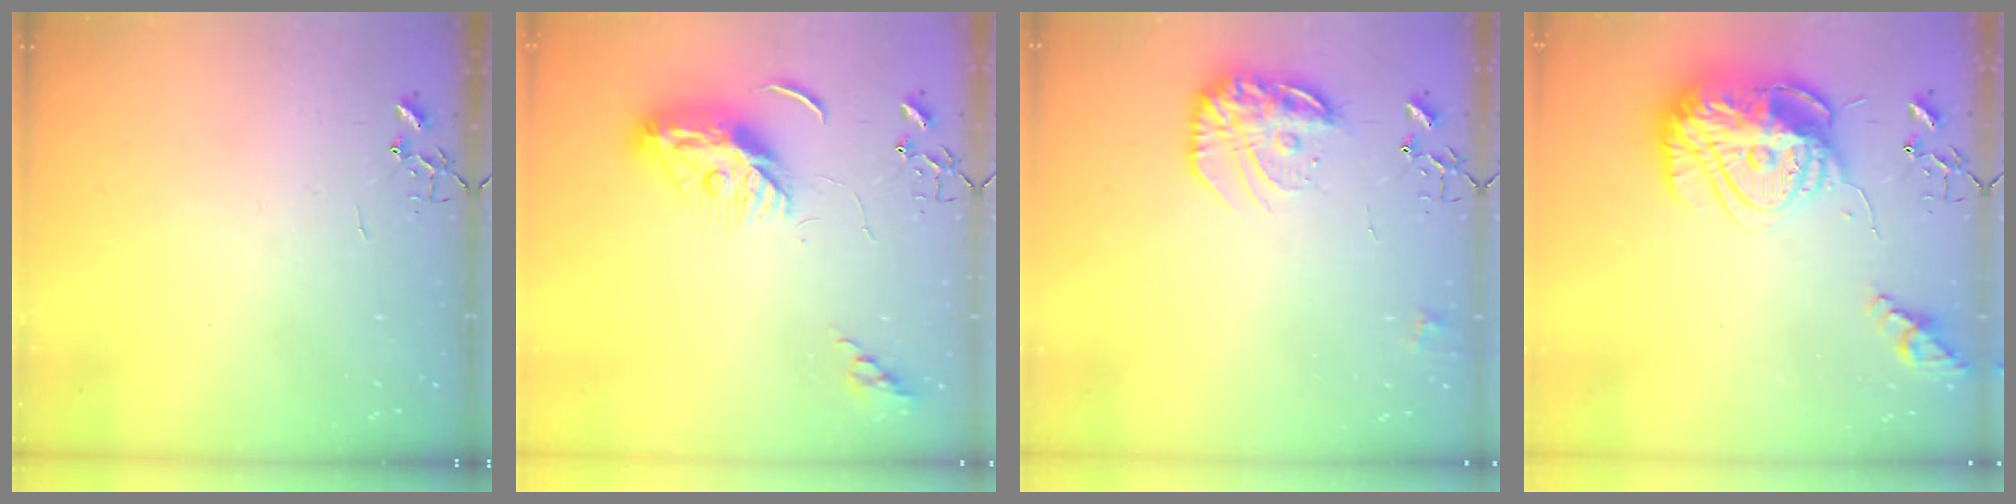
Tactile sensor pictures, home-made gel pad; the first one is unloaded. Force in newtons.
{"total": 9.5, "press": 9.5, "slide": 0.5}
{"total": 15.4, "press": 15.3, "slide": 1.0}
{"total": 24.2, "press": 24.1, "slide": 2.0}